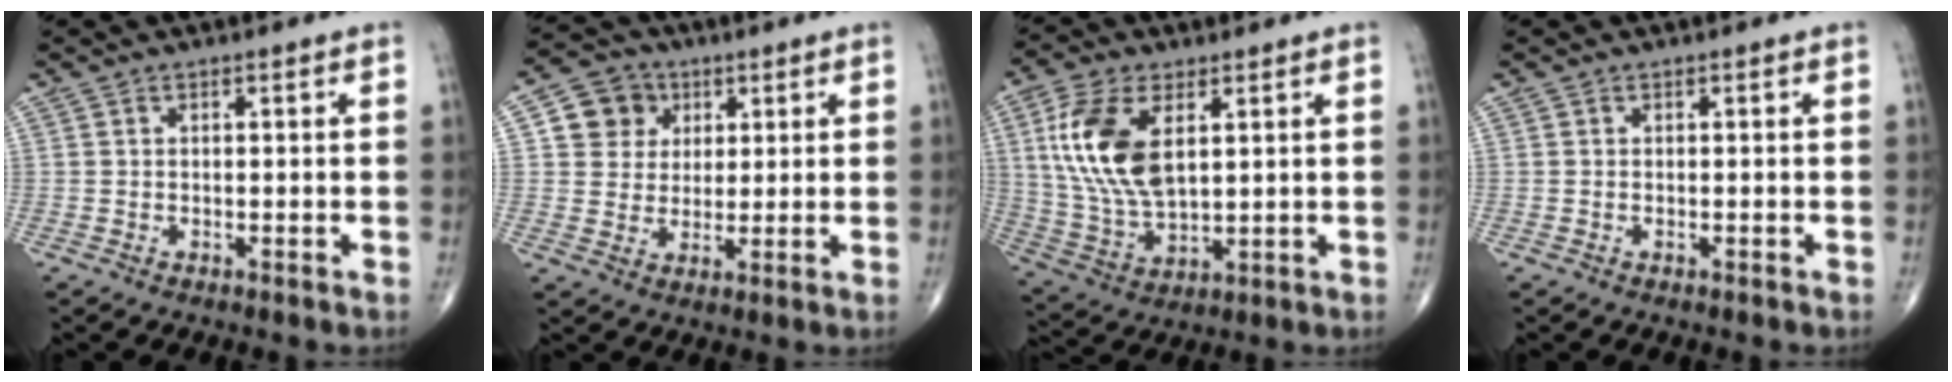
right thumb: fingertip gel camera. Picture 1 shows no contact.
{"total": 8.2, "force": [2.6, 7.4, 2.4], "torque": [-0.008, -0.004, 0.042]}
{"total": 15.3, "force": [4.4, 8.1, 12.2], "torque": [-0.249, -0.013, 0.092]}
{"total": 0.0}